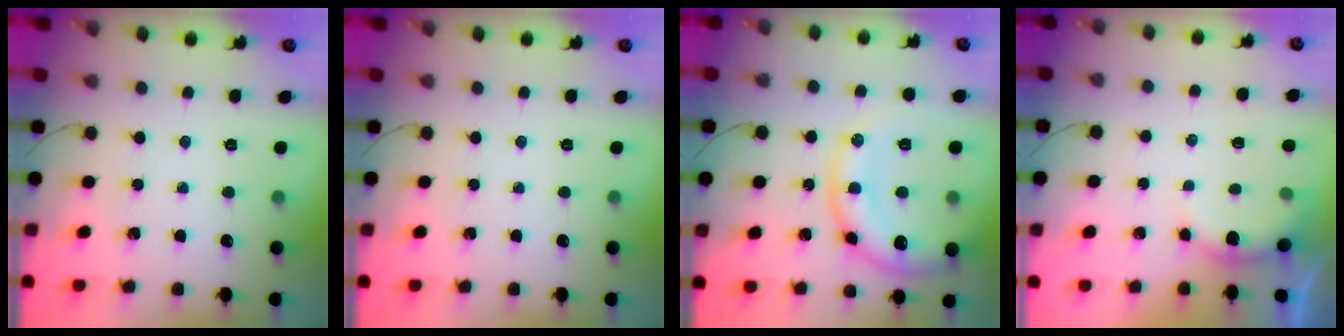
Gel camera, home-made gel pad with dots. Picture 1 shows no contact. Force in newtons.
{"total": 0.0}
{"total": 15.2, "press": 15.1, "slide": 1.7}
{"total": 5.0, "press": 4.9, "slide": 0.8}